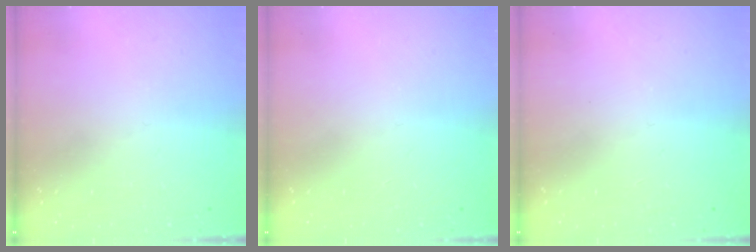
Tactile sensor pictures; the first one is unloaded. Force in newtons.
{"total": 1.4, "press": 1.2, "slide": 0.8}
{"total": 0.9, "press": 0.9, "slide": 0.1}